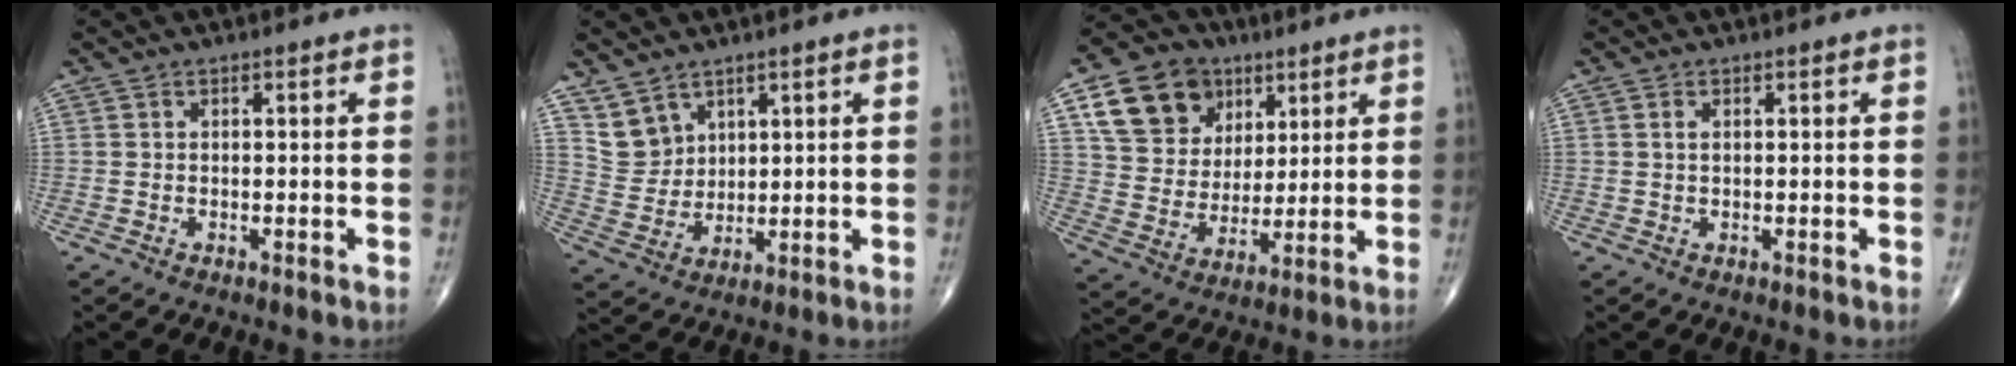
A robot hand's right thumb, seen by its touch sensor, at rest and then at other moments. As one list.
[{"total": 6.0, "force": [4.3, 4.1, 1.1], "torque": [0.002, -0.032, 0.094]}, {"total": 16.2, "force": [7.6, 12.4, 7.0], "torque": [-0.093, -0.014, 0.138]}, {"total": 1.2, "force": [0.4, 0.6, 0.9], "torque": [-0.021, 0.003, 0.008]}]